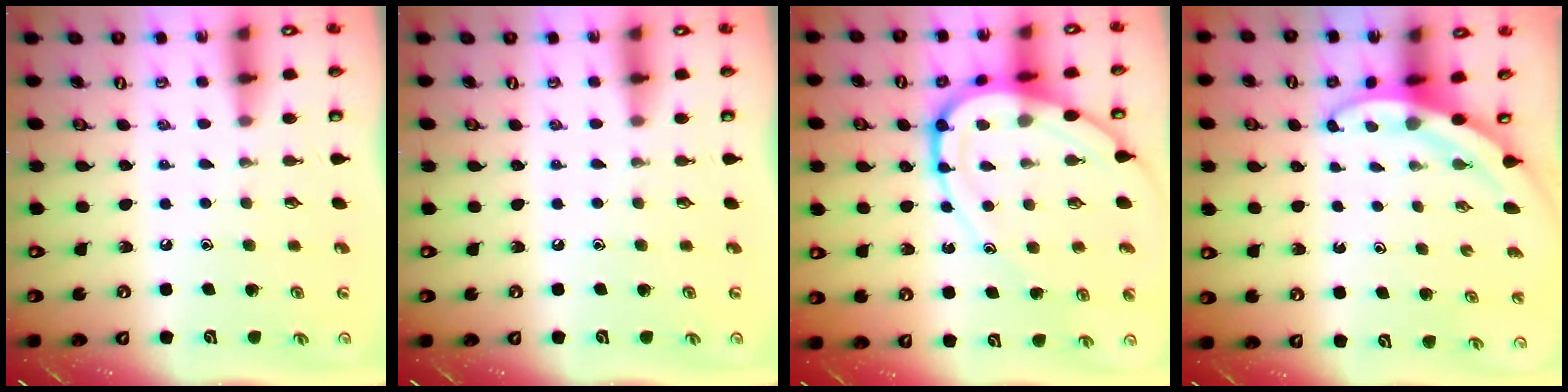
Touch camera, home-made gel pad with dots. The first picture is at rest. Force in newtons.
{"total": 0.0}
{"total": 14.5, "press": 14.4, "slide": 1.8}
{"total": 3.2, "press": 3.2, "slide": 0.1}